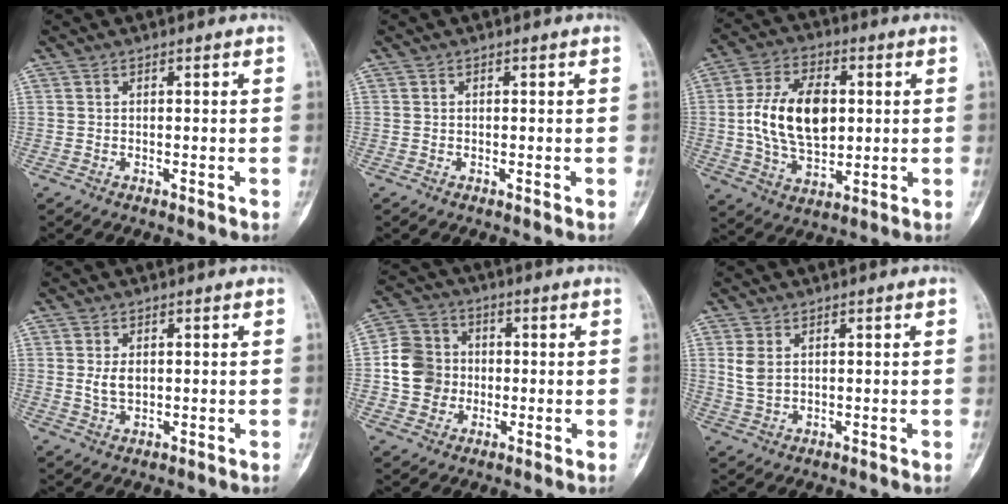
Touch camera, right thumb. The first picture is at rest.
{"total": 0.0}
{"total": 15.3, "force": [1.4, 9.3, 12.1], "torque": [-0.203, 0.002, 0.026]}
{"total": 3.3, "force": [0.4, 2.2, 2.5], "torque": [-0.043, -0.006, 0.012]}
{"total": 10.1, "force": [-0.6, 9.2, 4.0], "torque": [-0.050, 0.019, -0.019]}
{"total": 3.7, "force": [1.2, 2.4, 2.6], "torque": [-0.054, -0.002, 0.032]}